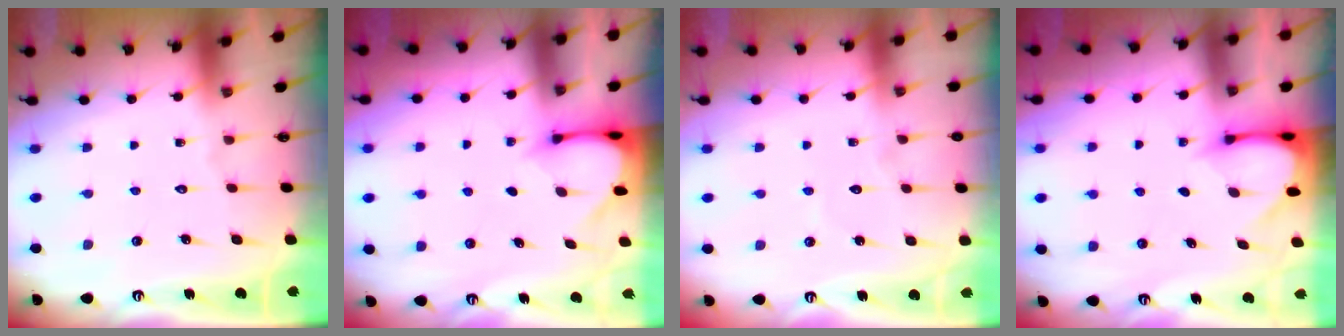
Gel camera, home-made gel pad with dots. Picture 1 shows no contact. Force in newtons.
{"total": 3.3, "press": 3.3, "slide": 0.3}
{"total": 2.5, "press": 2.5, "slide": 0.2}
{"total": 3.2, "press": 3.1, "slide": 0.4}